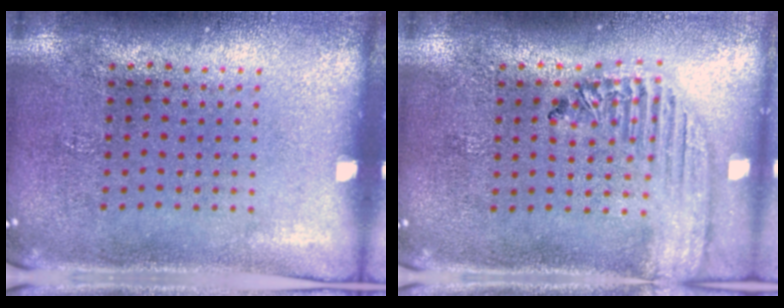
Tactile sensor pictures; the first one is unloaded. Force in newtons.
{"total": 1.9, "press": 1.7, "slide": 0.7}